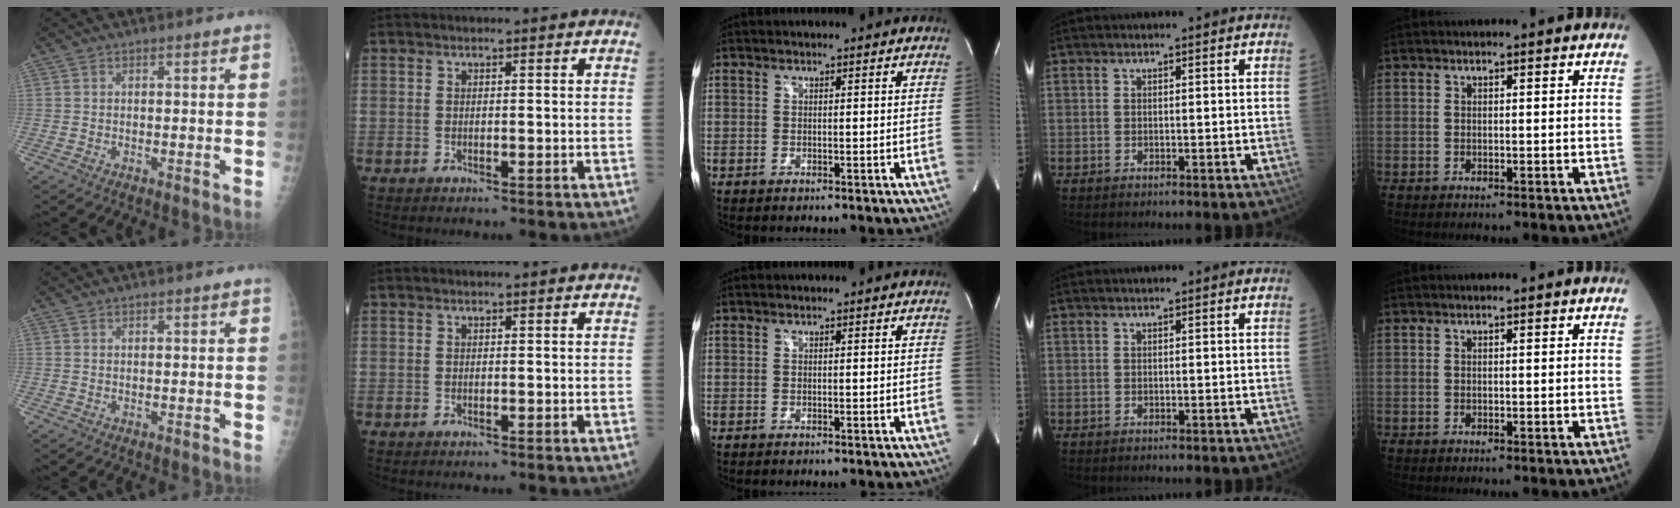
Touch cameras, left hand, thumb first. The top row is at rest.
{}